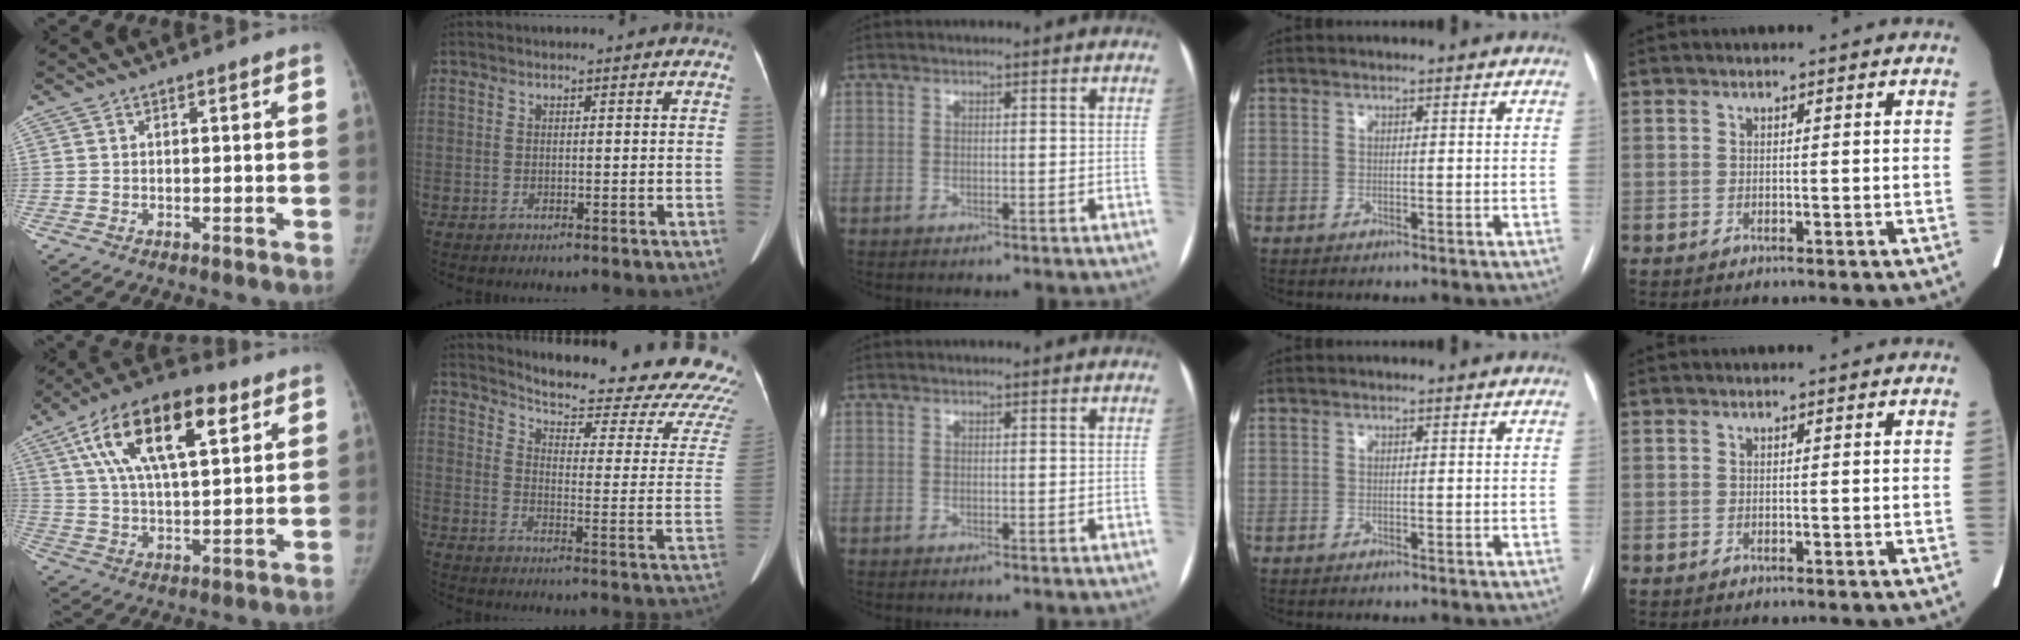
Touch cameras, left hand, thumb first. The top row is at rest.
{"thumb": {"total": 20.0, "force": [8.5, 8.5, 15.9], "torque": [-0.268, -0.001, 0.146]}, "index": {"total": 24.1, "force": [22.2, 2.8, 9.0], "torque": [-0.124, -0.100, 0.261]}}